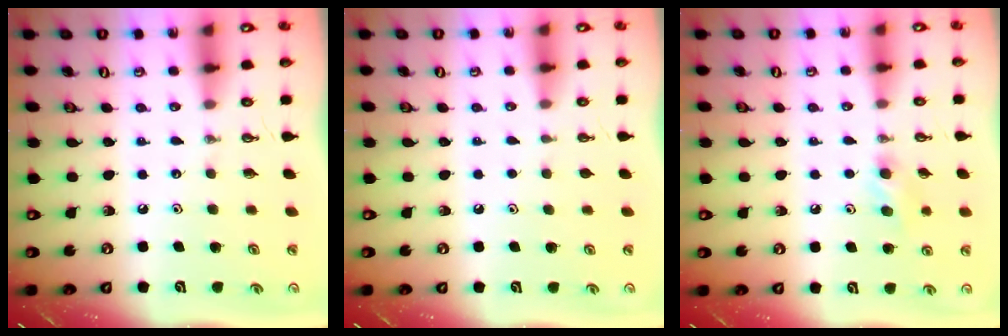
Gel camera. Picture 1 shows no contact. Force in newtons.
{"total": 0.5, "press": 0.0, "slide": 0.5}
{"total": 8.6, "press": 5.2, "slide": 6.9}